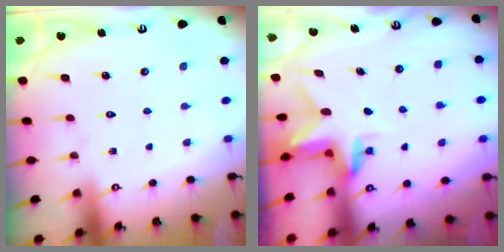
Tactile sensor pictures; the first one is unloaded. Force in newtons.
{"total": 3.0, "press": 3.0, "slide": 0.3}